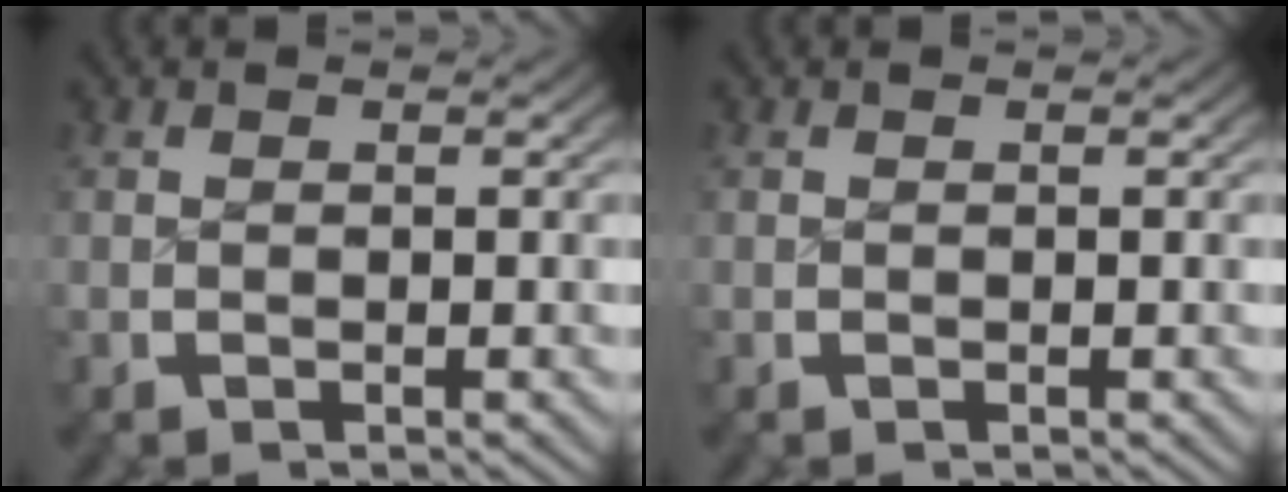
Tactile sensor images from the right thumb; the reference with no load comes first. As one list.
[{"total": 0.0}]